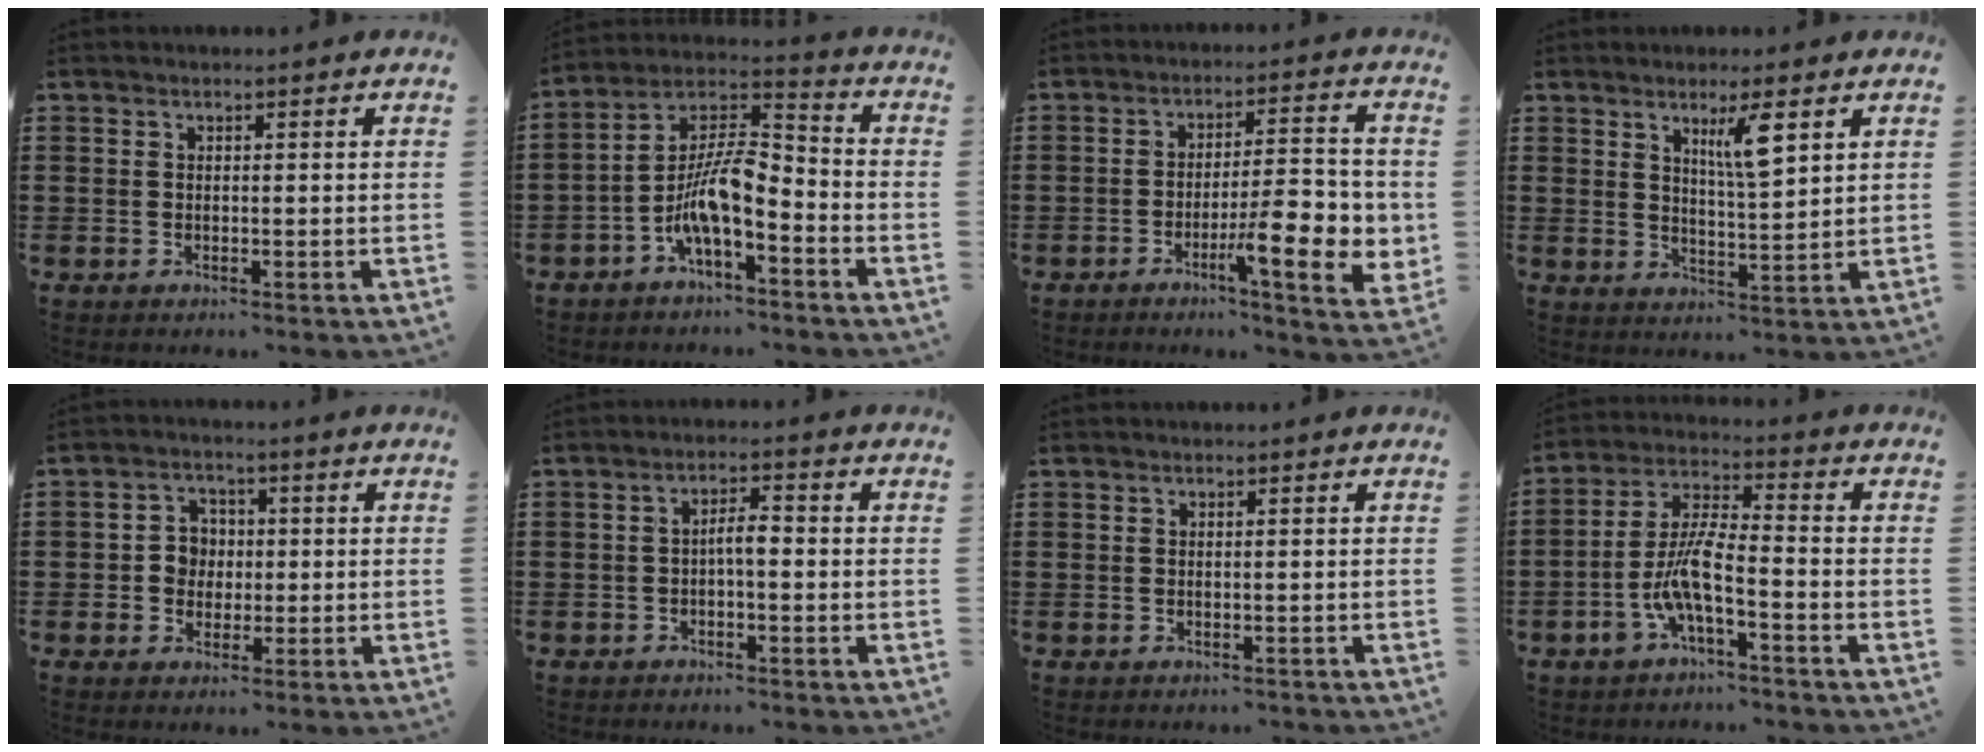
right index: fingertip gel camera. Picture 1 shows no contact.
{"total": 8.8, "force": [-4.3, 2.5, 7.2], "torque": [-0.172, -0.017, -0.089]}
{"total": 10.0, "force": [-3.3, 2.2, 9.2], "torque": [-0.130, -0.005, -0.054]}
{"total": 5.6, "force": [3.0, 0.9, 4.6], "torque": [-0.082, -0.001, 0.045]}
{"total": 3.9, "force": [-0.1, 3.6, 1.6], "torque": [-0.045, 0.011, -0.006]}
{"total": 2.8, "force": [-0.6, 0.7, 2.7], "torque": [-0.049, 0.005, -0.014]}
{"total": 0.0}
{"total": 7.3, "force": [-3.5, 1.5, 6.3], "torque": [-0.141, -0.011, -0.069]}